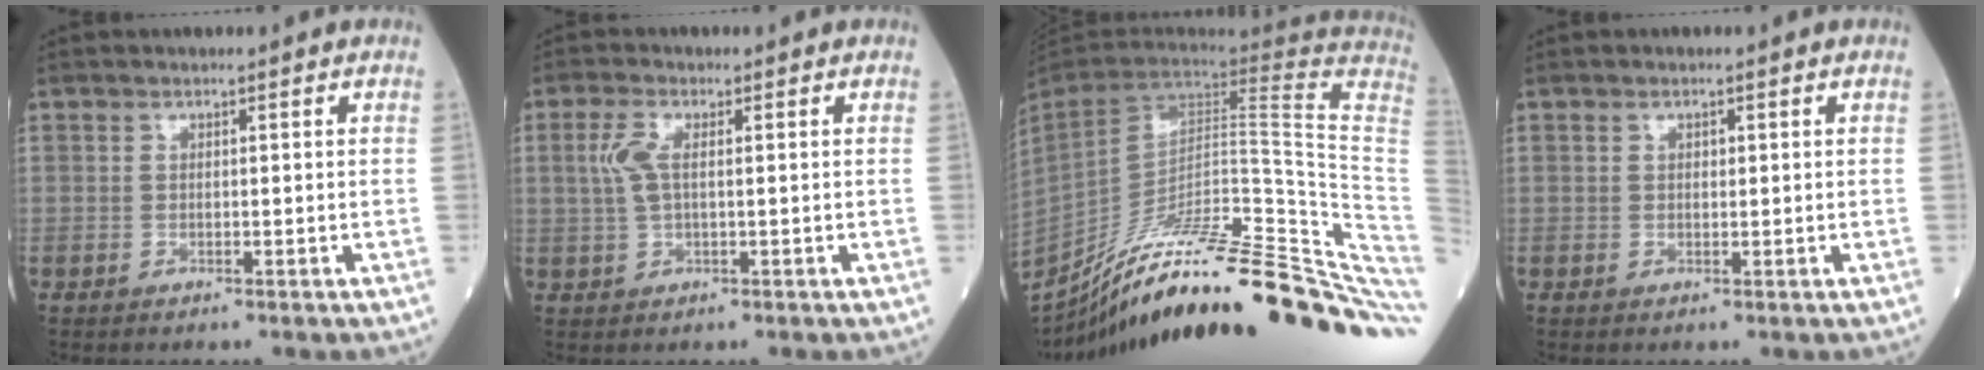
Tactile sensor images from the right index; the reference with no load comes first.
{"total": 3.6, "force": [0.7, 1.3, 3.3], "torque": [-0.087, 0.008, 0.014]}
{"total": 37.3, "force": [-28.0, 2.4, 24.5], "torque": [-0.252, -0.043, -0.399]}
{"total": 0.7, "force": [0.2, 0.5, 0.4], "torque": [-0.004, 0.000, 0.004]}